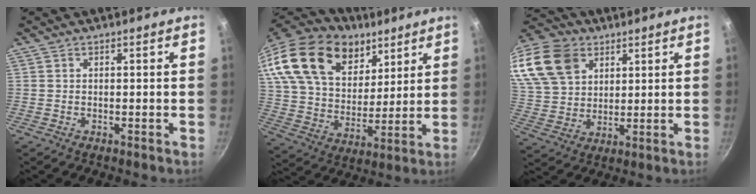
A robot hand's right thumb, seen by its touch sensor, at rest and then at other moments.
{"total": 28.7, "force": [15.9, 17.9, 15.8], "torque": [-0.288, -0.027, 0.283]}
{"total": 21.2, "force": [10.2, 15.1, 10.9], "torque": [-0.231, 0.004, 0.197]}